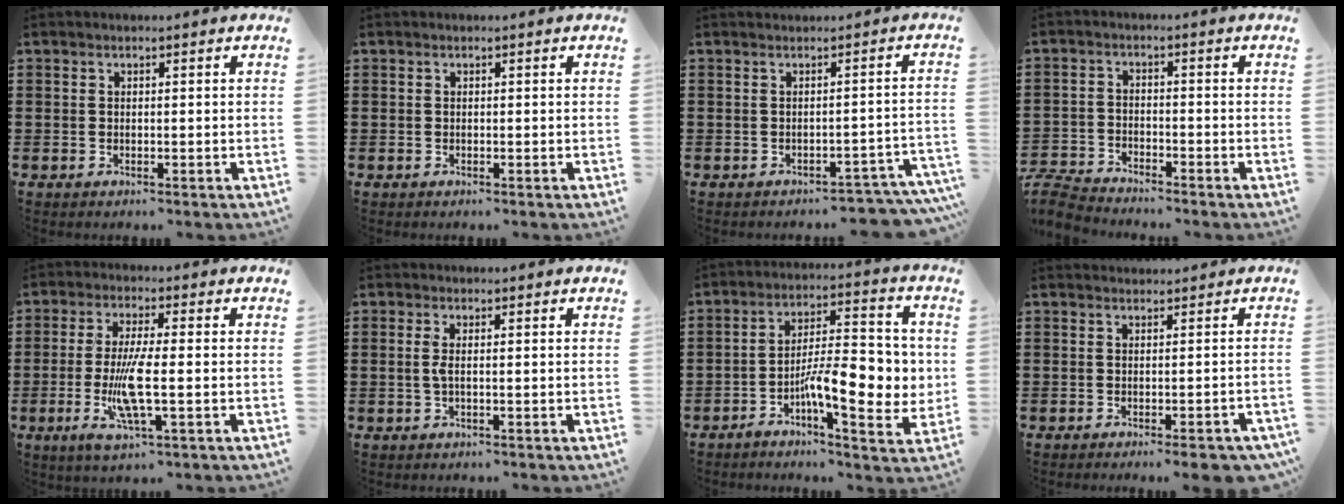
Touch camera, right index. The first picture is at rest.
{"total": 0.0}
{"total": 2.0, "force": [-1.9, 0.2, 0.6], "torque": [-0.016, -0.003, -0.040]}
{"total": 4.3, "force": [-4.2, 0.4, 0.5], "torque": [-0.033, -0.005, -0.093]}
{"total": 7.6, "force": [-1.5, 0.9, 7.4], "torque": [-0.153, -0.021, -0.032]}
{"total": 1.9, "force": [-0.2, 0.2, 1.8], "torque": [-0.044, -0.005, -0.006]}
{"total": 11.0, "force": [-2.3, 4.1, 9.9], "torque": [-0.157, -0.004, -0.039]}
{"total": 1.3, "force": [-1.0, -0.1, 0.8], "torque": [-0.015, -0.002, -0.017]}